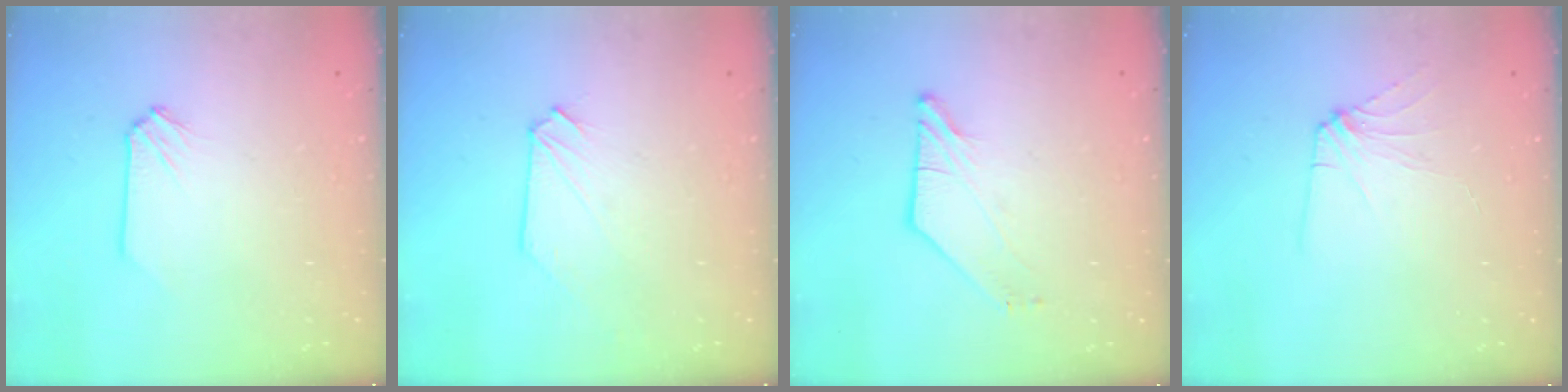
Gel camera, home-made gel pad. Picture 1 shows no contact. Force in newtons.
{"total": 0.0}
{"total": 3.9, "press": 3.9, "slide": 0.2}
{"total": 3.7, "press": 3.6, "slide": 0.8}